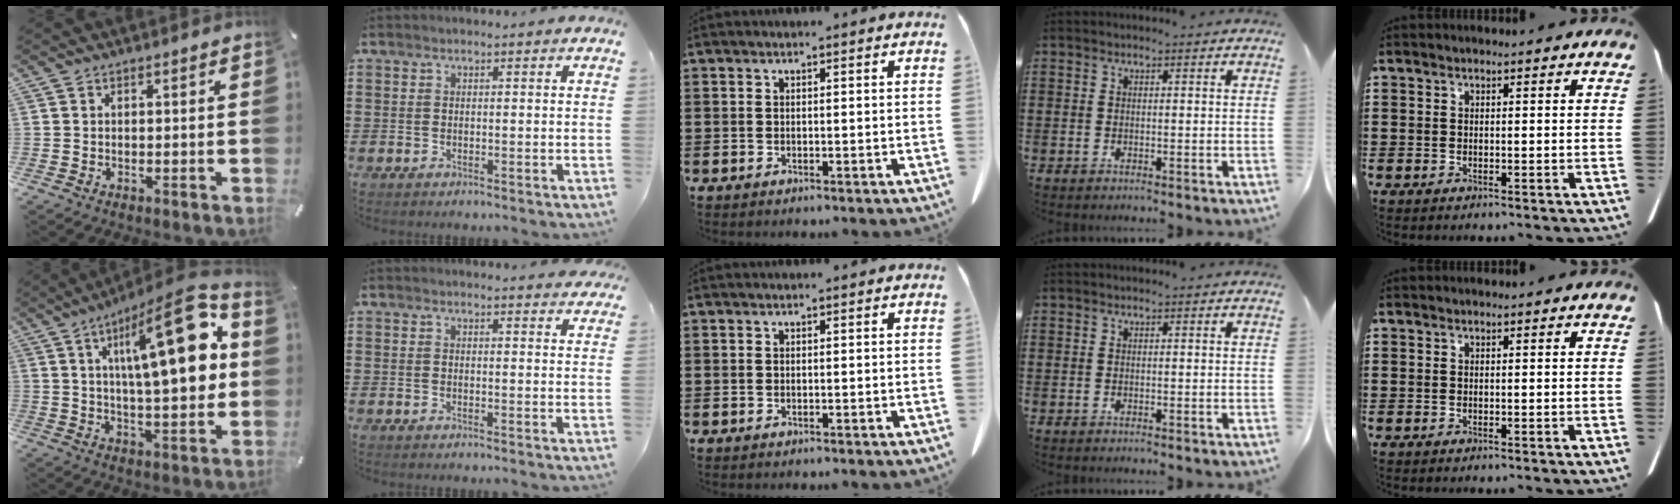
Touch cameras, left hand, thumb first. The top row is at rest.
{"thumb": {"total": 23.8, "force": [7.2, 8.5, 21.0], "torque": [-0.318, -0.032, 0.096]}, "index": {"total": 1.9, "force": [1.8, 0.1, 0.5], "torque": [-0.005, -0.003, 0.033]}}